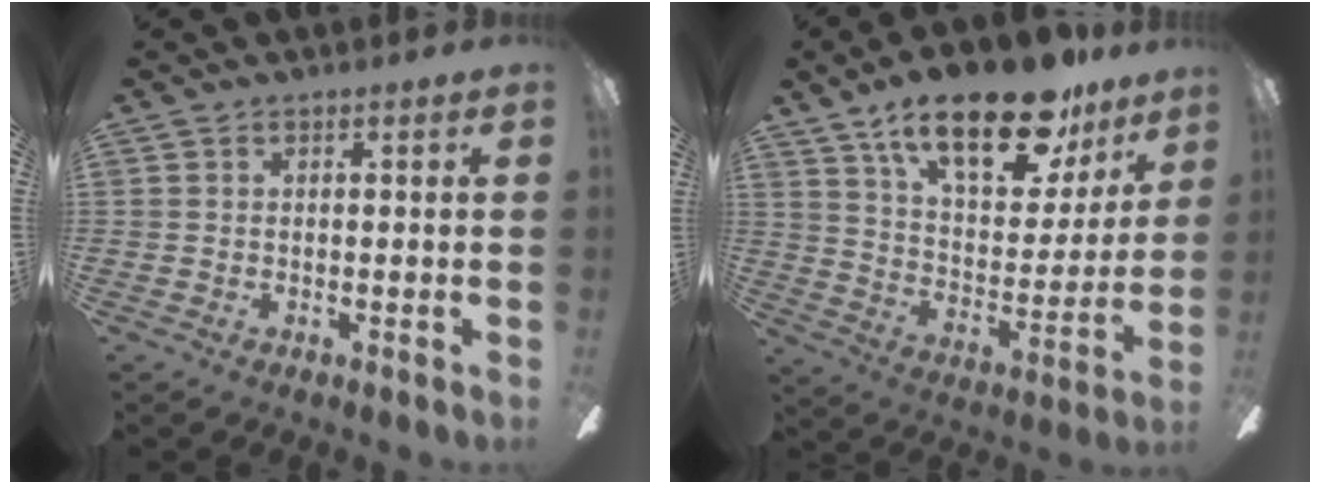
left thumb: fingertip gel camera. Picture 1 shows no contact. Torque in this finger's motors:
{"motor_torque": [0.47, 0.51, 1.72, -1.05, 0.22]}